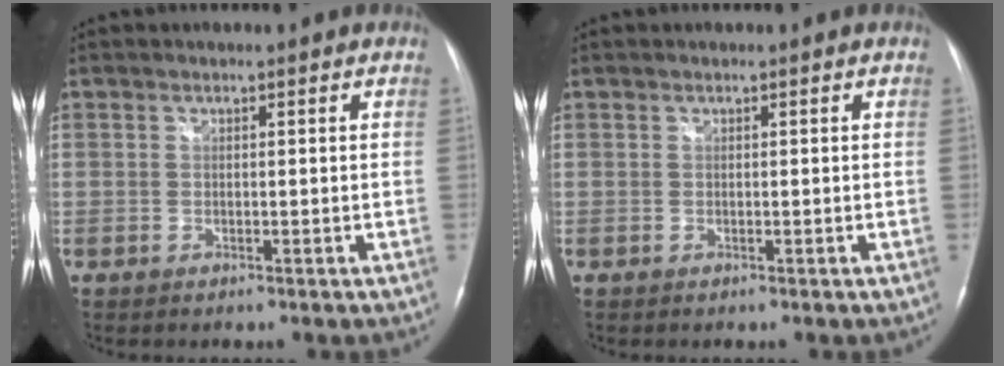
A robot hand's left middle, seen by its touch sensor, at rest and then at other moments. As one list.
[{"total": 0.0}]